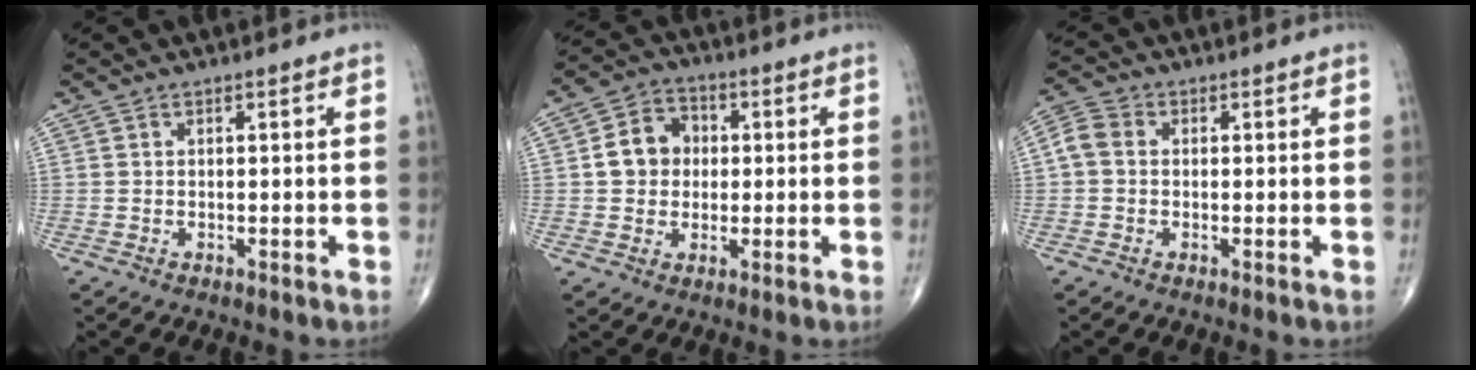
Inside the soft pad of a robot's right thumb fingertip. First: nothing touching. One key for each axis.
{"total": 8.0, "fx": 0.5, "fy": 6.8, "fz": 4.2, "tx": -0.046, "ty": 0.016, "tz": -0.001}
{"total": 4.0, "fx": 0.1, "fy": 3.3, "fz": 2.3, "tx": -0.049, "ty": 0.013, "tz": -0.007}